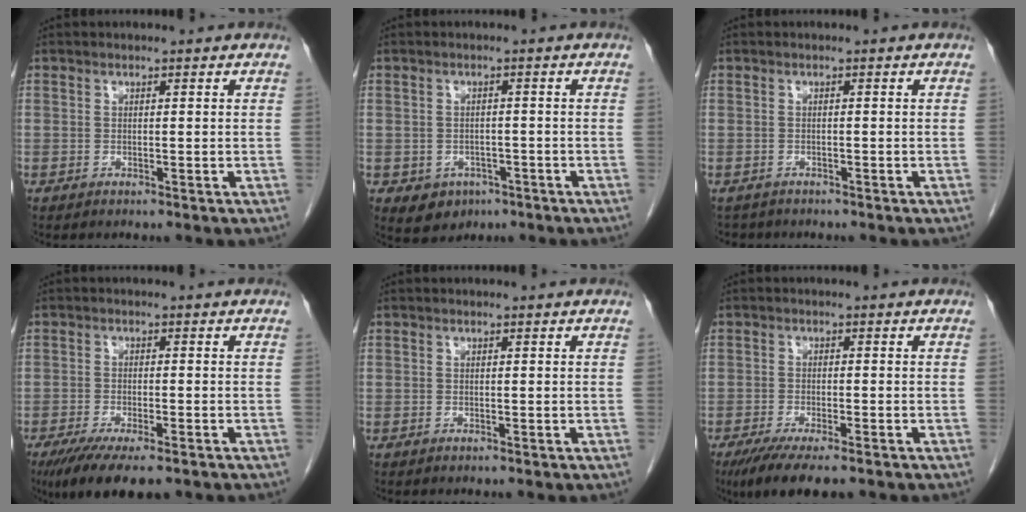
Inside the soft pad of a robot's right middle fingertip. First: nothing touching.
{"total": 4.4, "force": [-2.1, 3.5, 1.4], "torque": [-0.020, 0.003, -0.020]}
{"total": 2.2, "force": [-2.0, 1.0, 0.0], "torque": [-0.005, -0.001, -0.029]}
{"total": 9.7, "force": [-6.9, 2.4, 6.4], "torque": [-0.096, -0.019, -0.108]}
{"total": 0.0}
{"total": 8.1, "force": [-5.9, 1.6, 5.2], "torque": [-0.080, -0.018, -0.092]}